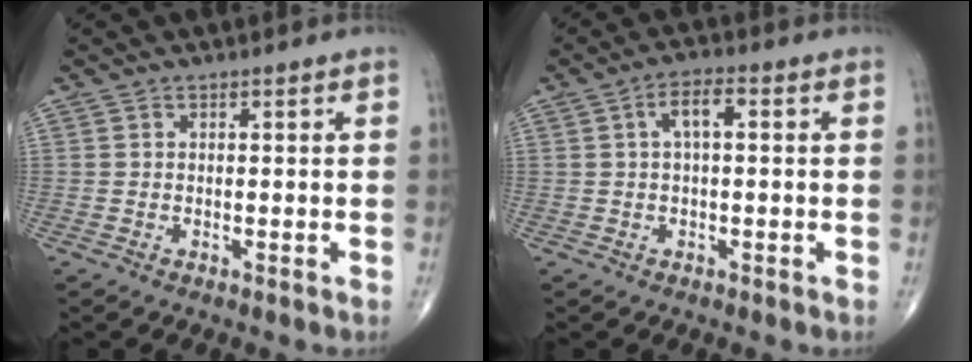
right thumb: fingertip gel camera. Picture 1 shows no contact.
{"total": 4.3, "force": [0.8, 1.7, 3.8], "torque": [-0.066, 0.015, 0.009]}